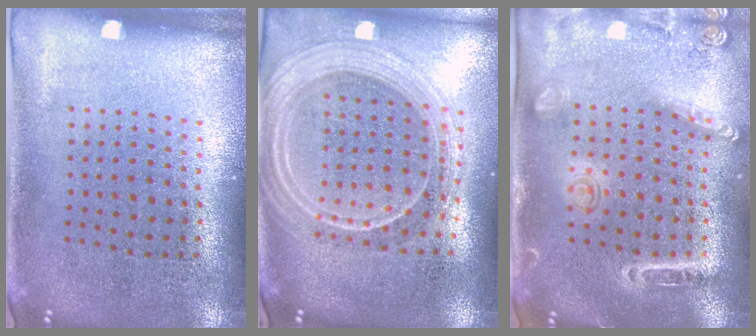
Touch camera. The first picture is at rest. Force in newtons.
{"total": 2.4, "press": 2.1, "slide": 1.2}
{"total": 1.5, "press": 1.4, "slide": 0.4}